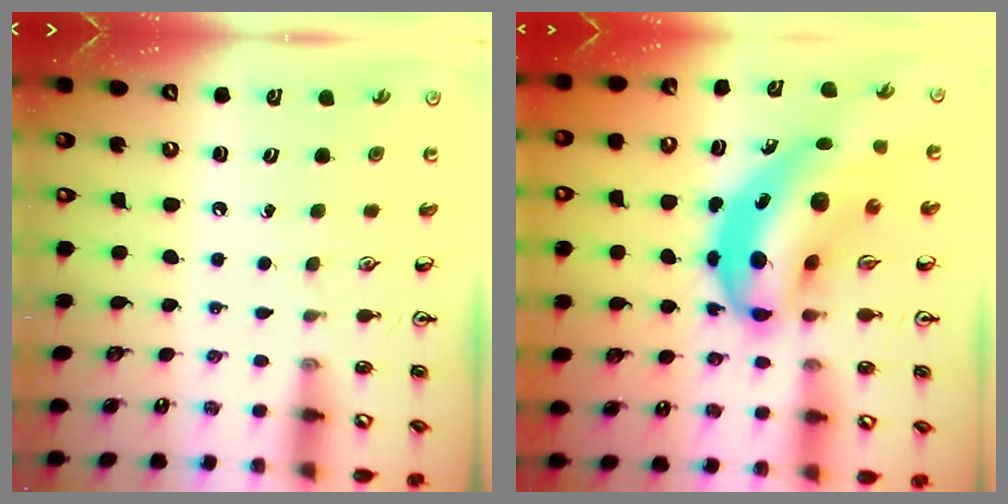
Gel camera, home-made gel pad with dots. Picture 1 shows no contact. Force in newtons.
{"total": 13.1, "press": 12.5, "slide": 3.9}